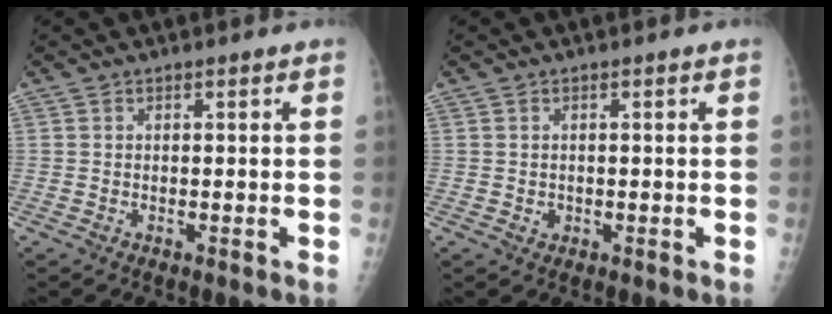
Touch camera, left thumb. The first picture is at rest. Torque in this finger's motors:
{"motor_torque": [-0.42, 0.12, 0.03, 0.01, -0.02]}